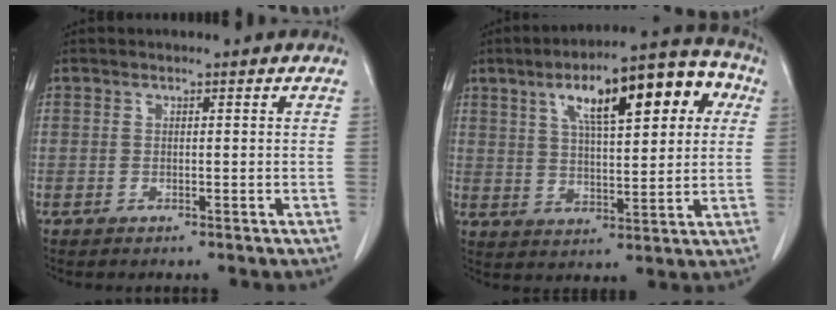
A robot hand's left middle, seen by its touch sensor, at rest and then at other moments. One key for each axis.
{"total": 16.8, "fx": 6.5, "fy": 4.8, "fz": 14.7, "tx": -0.209, "ty": 0.038, "tz": 0.095}